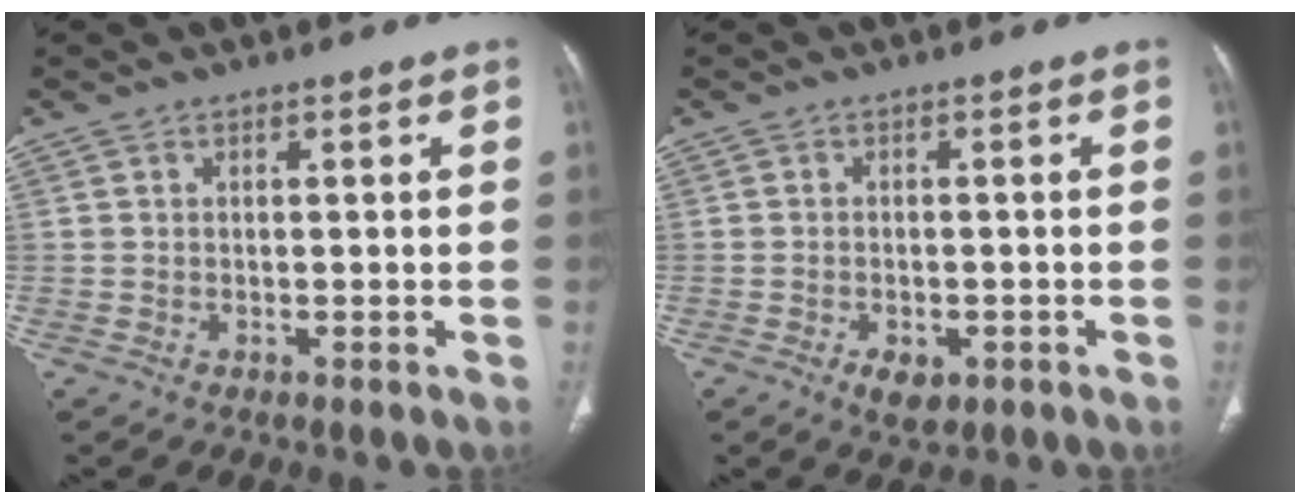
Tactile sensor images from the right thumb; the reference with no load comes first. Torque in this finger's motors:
{"motor_torque": [-0.43, 0.05, 0.16, 0.47, 0.00]}